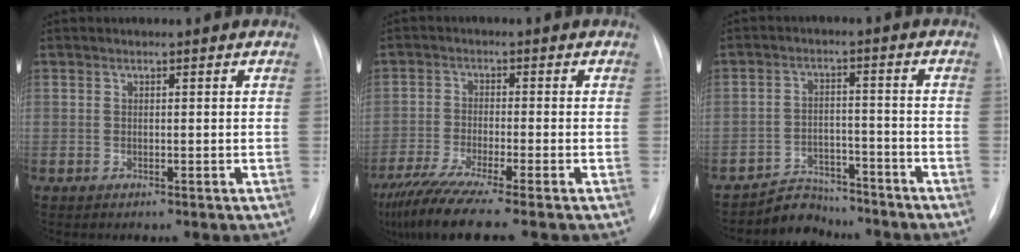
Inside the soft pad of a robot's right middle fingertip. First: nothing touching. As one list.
[{"total": 11.0, "force": [-8.7, -0.4, 6.8], "torque": [-0.119, -0.032, -0.147]}, {"total": 6.0, "force": [-5.6, 2.0, -0.6], "torque": [0.010, 0.016, -0.092]}]